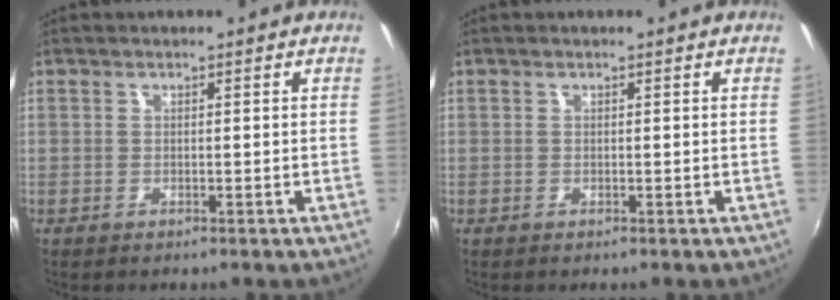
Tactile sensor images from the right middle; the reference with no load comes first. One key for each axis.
{"total": 0.0}